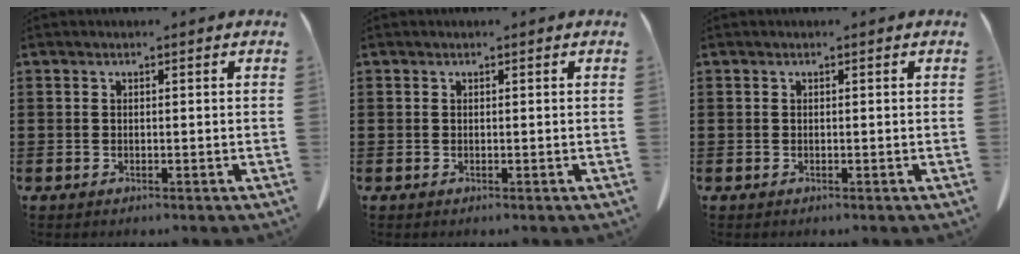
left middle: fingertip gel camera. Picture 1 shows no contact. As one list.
[{"total": 0.0}, {"total": 0.0}]